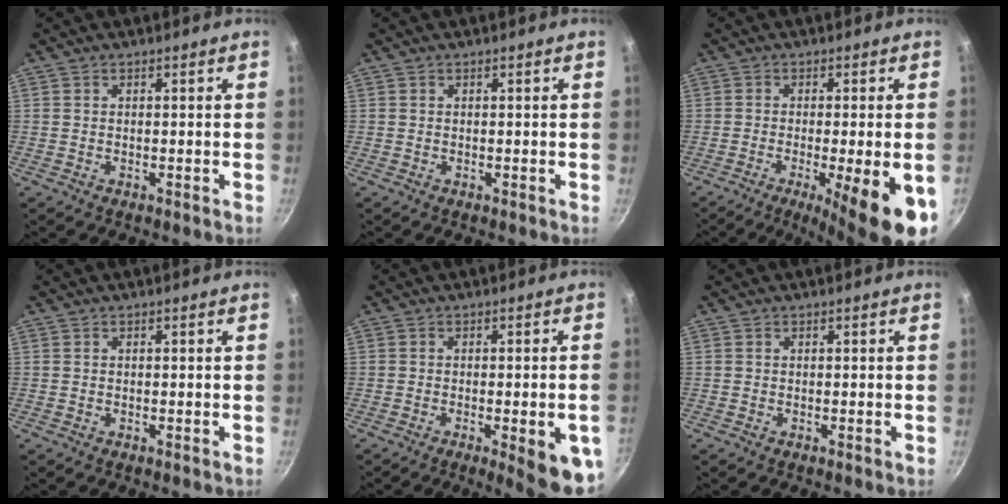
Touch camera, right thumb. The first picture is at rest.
{"total": 0.0}
{"total": 13.7, "force": [-4.9, 2.6, 12.6], "torque": [-0.169, -0.002, -0.065]}
{"total": 0.0}
{"total": 10.2, "force": [-3.5, 2.6, 9.2], "torque": [-0.089, 0.009, -0.038]}
{"total": 0.0}